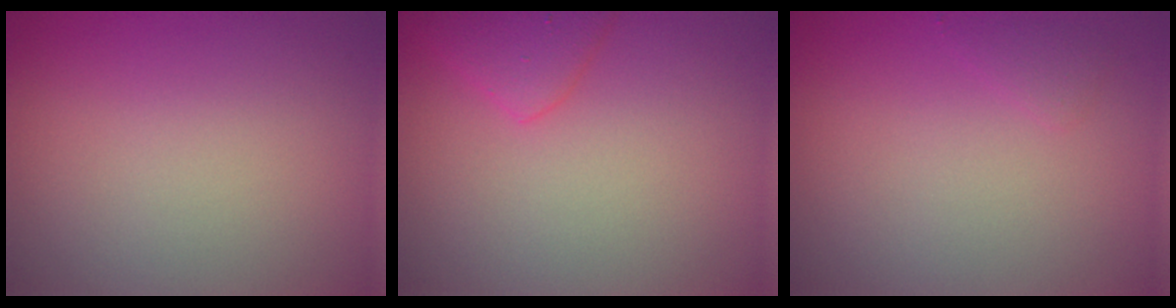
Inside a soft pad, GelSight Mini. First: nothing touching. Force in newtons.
{"total": 2.5, "press": 2.4, "slide": 0.3}
{"total": 0.8, "press": 0.8, "slide": 0.0}